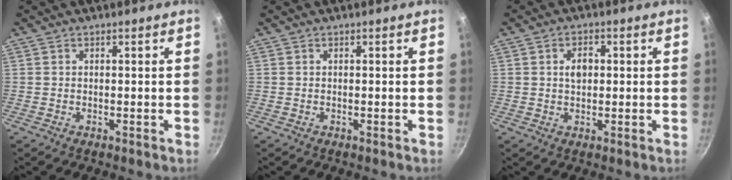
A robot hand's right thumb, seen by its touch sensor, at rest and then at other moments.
{"total": 0.0}
{"total": 3.6, "force": [0.5, 2.4, 2.6], "torque": [-0.030, 0.005, 0.007]}